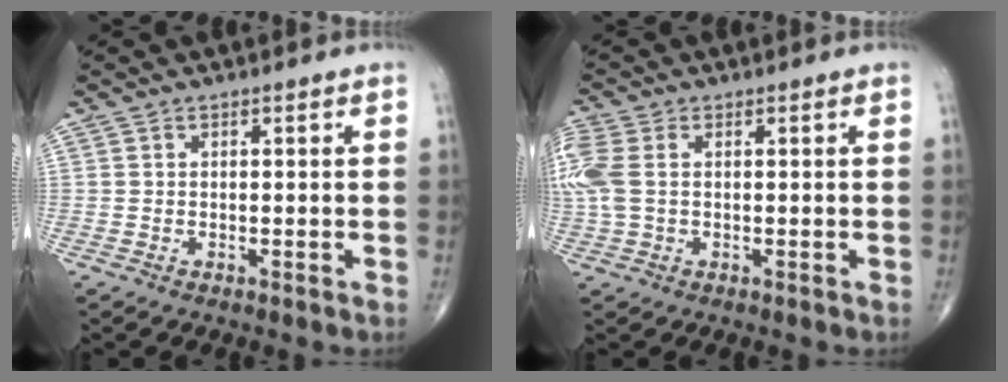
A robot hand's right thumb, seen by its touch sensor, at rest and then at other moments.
{"total": 7.6, "force": [1.0, 4.9, 5.7], "torque": [-0.181, 0.019, 0.024]}